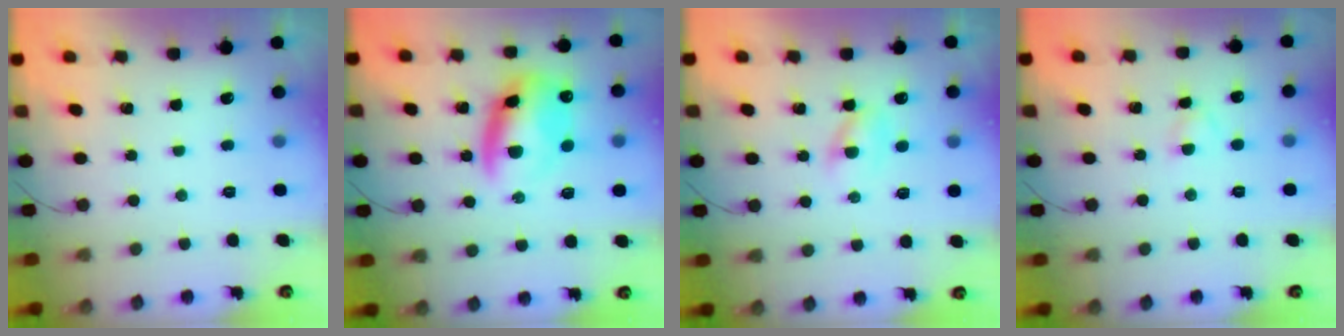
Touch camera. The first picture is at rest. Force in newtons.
{"total": 12.9, "press": 12.5, "slide": 3.2}
{"total": 2.6, "press": 2.4, "slide": 1.0}
{"total": 2.4, "press": 2.2, "slide": 1.0}